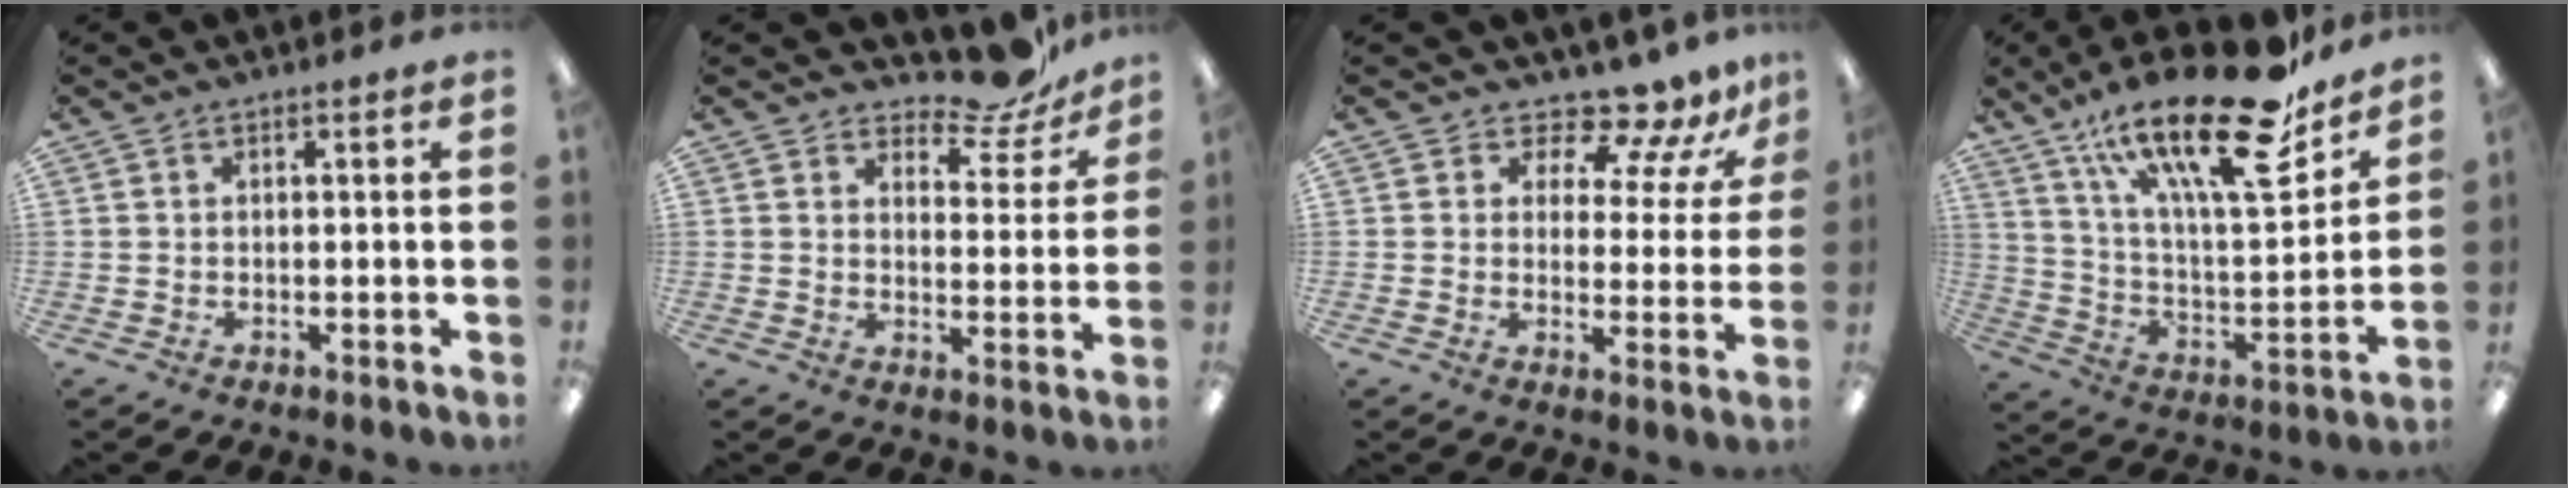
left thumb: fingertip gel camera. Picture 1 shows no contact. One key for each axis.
{"total": 9.9, "fx": 9.0, "fy": 2.9, "fz": 3.1, "tx": -0.033, "ty": -0.080, "tz": 0.158}
{"total": 9.7, "fx": 8.8, "fy": 2.8, "fz": 3.3, "tx": -0.055, "ty": -0.072, "tz": 0.158}
{"total": 27.5, "fx": 18.1, "fy": 7.8, "fz": 19.1, "tx": -0.311, "ty": -0.107, "tz": 0.300}